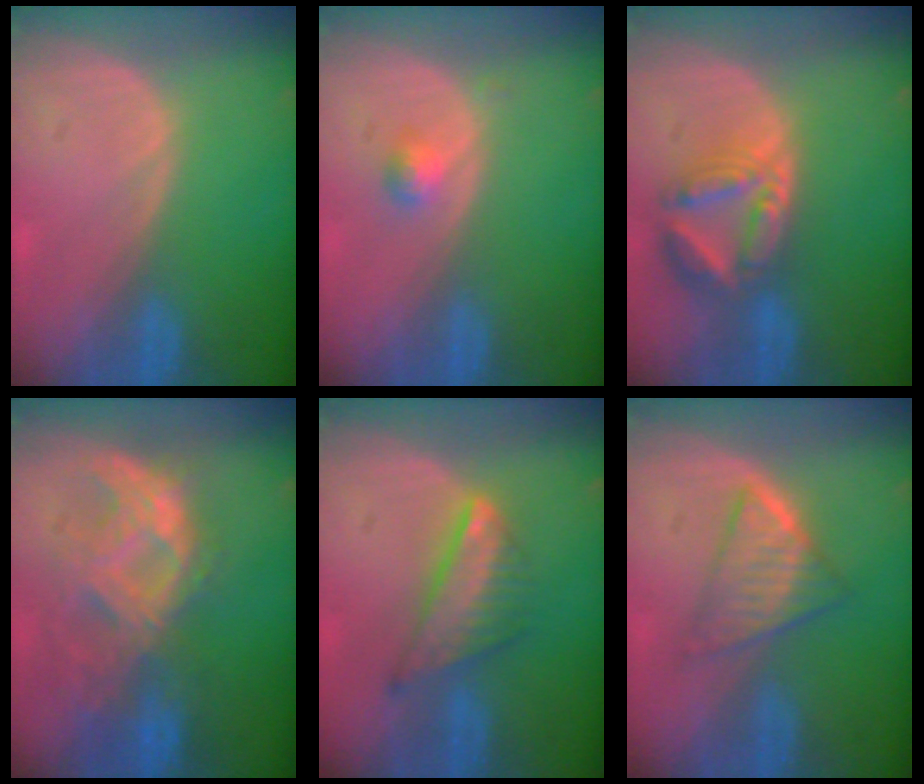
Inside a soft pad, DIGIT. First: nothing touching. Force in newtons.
{"total": 2.0, "press": 1.8, "slide": 0.8}
{"total": 8.0, "press": 6.9, "slide": 4.0}
{"total": 9.3, "press": 8.8, "slide": 2.9}
{"total": 7.5, "press": 6.4, "slide": 3.9}
{"total": 5.6, "press": 5.5, "slide": 1.4}